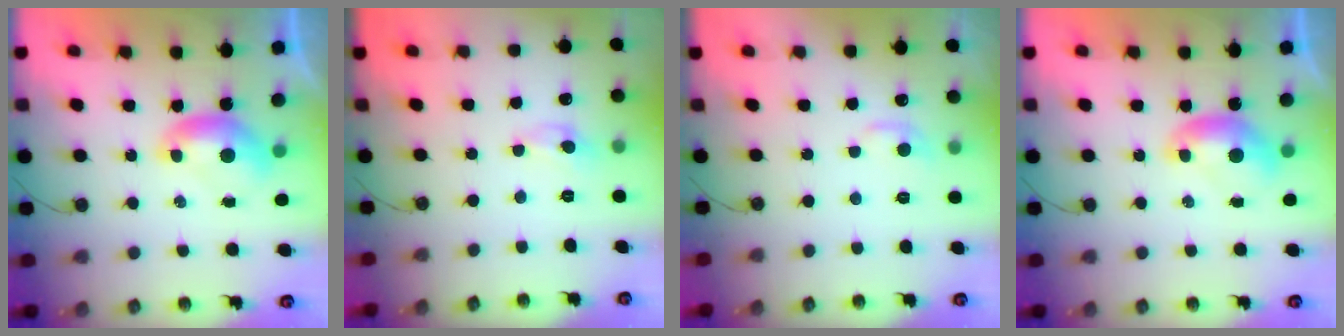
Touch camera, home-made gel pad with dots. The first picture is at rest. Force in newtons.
{"total": 0.0}
{"total": 0.8, "press": 0.2, "slide": 0.8}
{"total": 0.0}